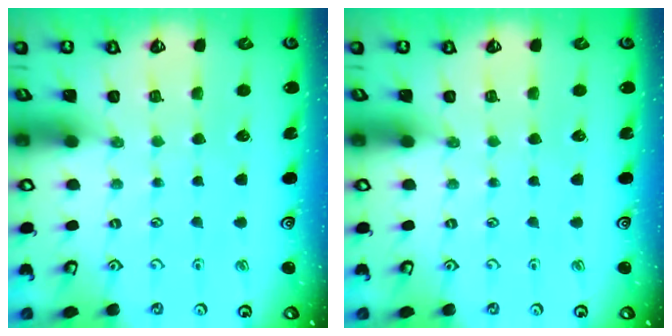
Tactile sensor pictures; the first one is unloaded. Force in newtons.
{"total": 0.0}